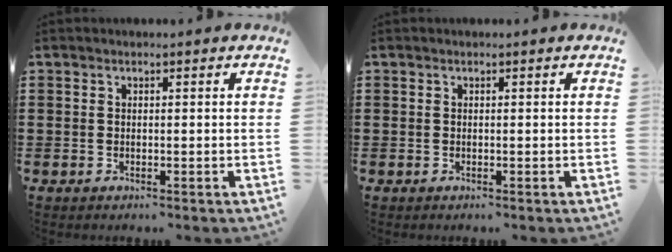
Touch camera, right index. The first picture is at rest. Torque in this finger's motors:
{"motor_torque": [-0.06, 0.07, 0.00, -0.01]}